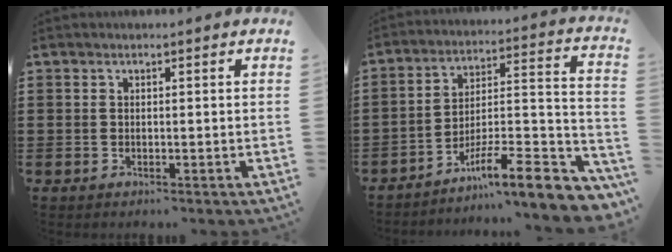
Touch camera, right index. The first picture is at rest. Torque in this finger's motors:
{"motor_torque": [1.63, 0.50, 0.59, 0.12]}